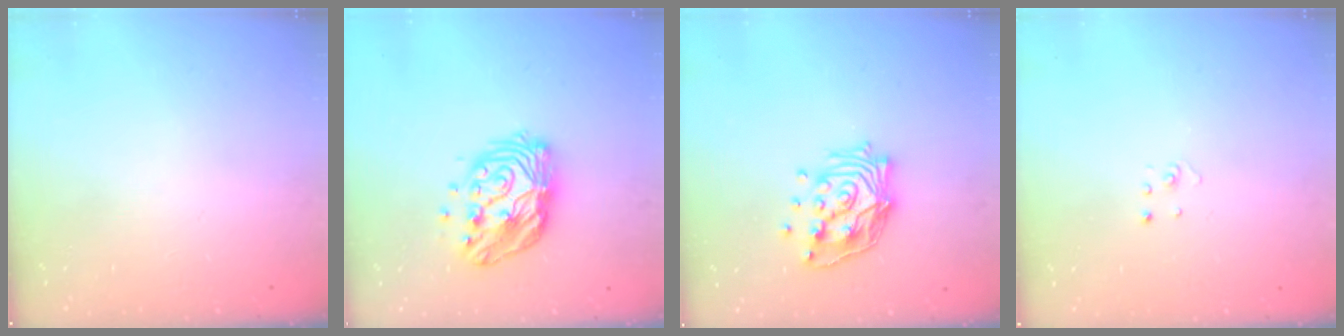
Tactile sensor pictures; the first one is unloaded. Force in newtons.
{"total": 13.0, "press": 13.0, "slide": 0.9}
{"total": 13.5, "press": 13.4, "slide": 1.0}
{"total": 1.5, "press": 1.5, "slide": 0.1}